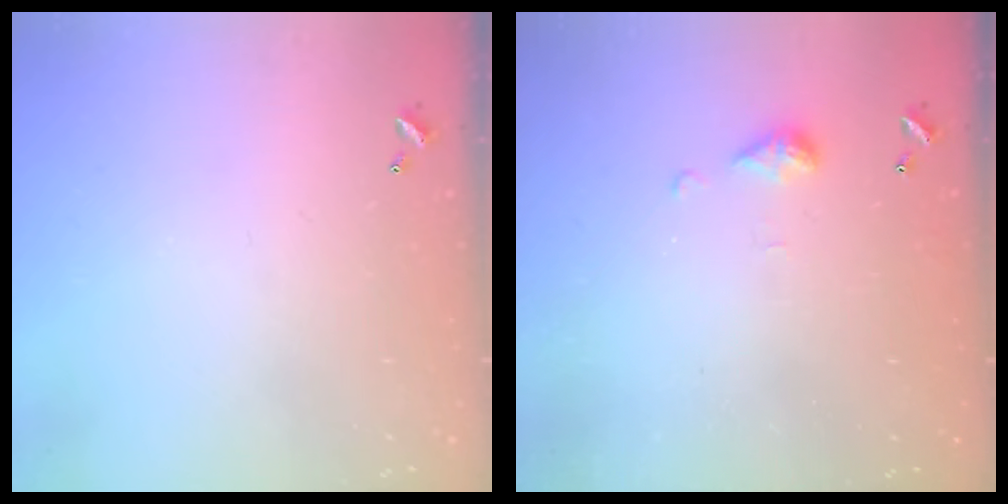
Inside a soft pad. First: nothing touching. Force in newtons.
{"total": 5.6, "press": 5.5, "slide": 0.7}